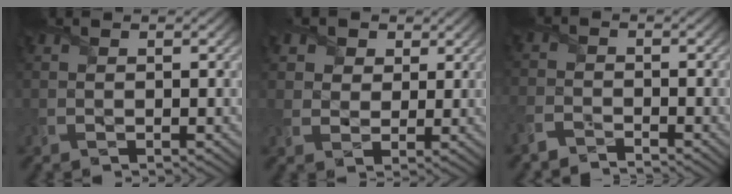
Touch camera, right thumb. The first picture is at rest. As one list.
[{"total": 6.8, "force": [3.9, 5.0, 2.4], "torque": [-0.107, 0.000, 0.074]}, {"total": 2.9, "force": [-2.9, 0.3, 0.5], "torque": [-0.015, -0.006, -0.074]}]